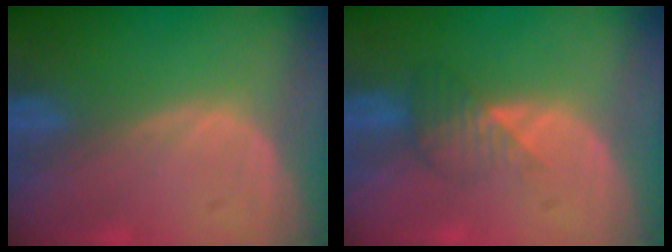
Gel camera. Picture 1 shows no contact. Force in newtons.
{"total": 3.5, "press": 3.1, "slide": 1.6}